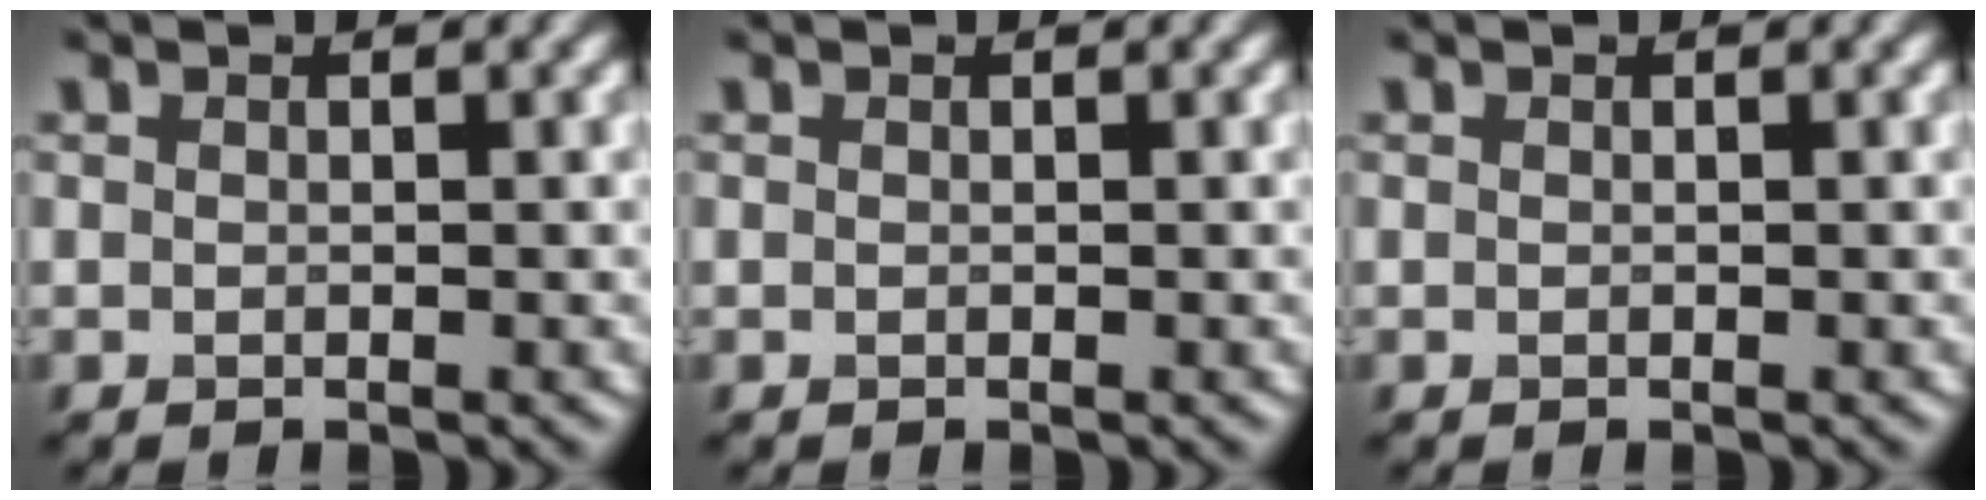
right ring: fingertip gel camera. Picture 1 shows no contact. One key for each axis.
{"total": 0.0}
{"total": 0.0}